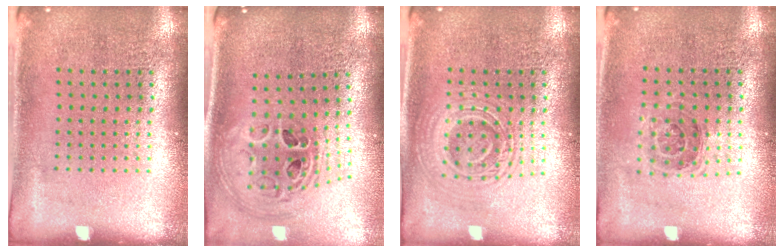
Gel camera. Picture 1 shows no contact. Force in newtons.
{"total": 1.5, "press": 1.4, "slide": 0.7}
{"total": 2.9, "press": 2.8, "slide": 0.5}
{"total": 1.1, "press": 1.0, "slide": 0.5}